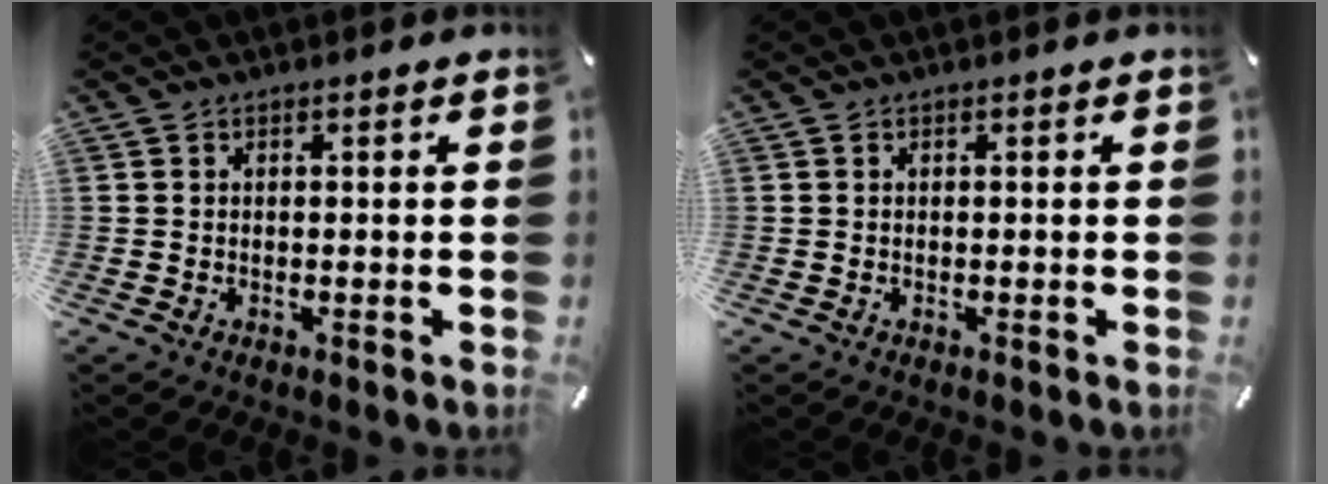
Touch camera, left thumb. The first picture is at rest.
{"total": 0.0}